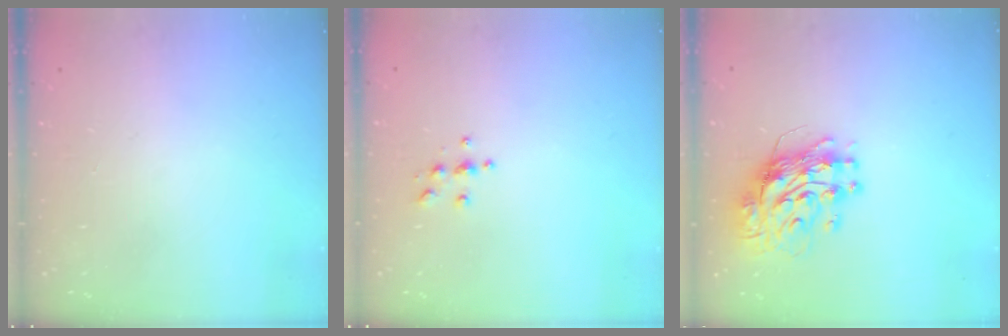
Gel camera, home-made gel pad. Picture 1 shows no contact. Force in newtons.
{"total": 3.8, "press": 3.8, "slide": 0.4}
{"total": 11.6, "press": 11.6, "slide": 1.2}